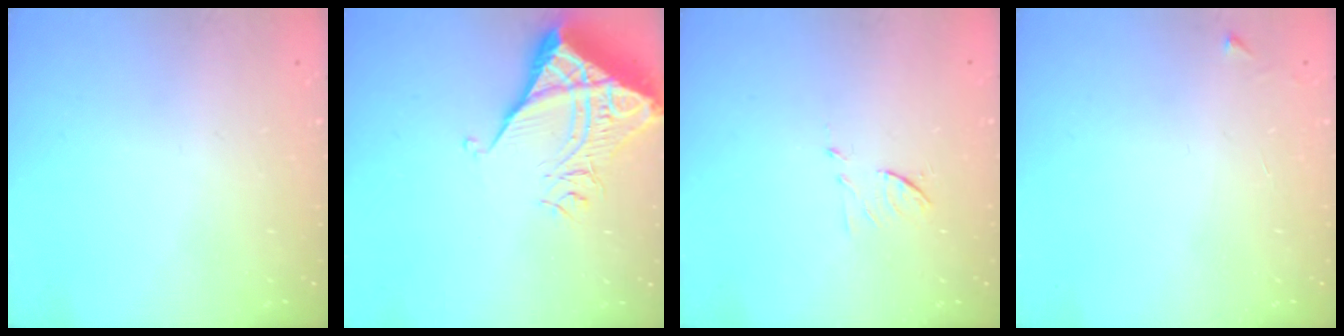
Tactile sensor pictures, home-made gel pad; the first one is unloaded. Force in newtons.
{"total": 10.6, "press": 10.6, "slide": 1.1}
{"total": 6.0, "press": 5.9, "slide": 0.6}
{"total": 2.6, "press": 2.6, "slide": 0.3}